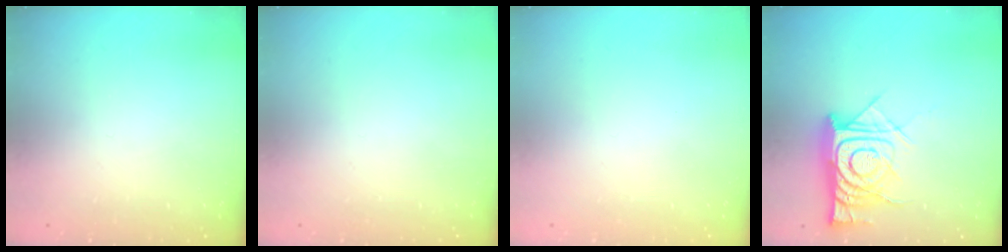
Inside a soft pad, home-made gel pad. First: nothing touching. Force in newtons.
{"total": 1.5, "press": 1.5, "slide": 0.1}
{"total": 1.8, "press": 1.8, "slide": 0.2}
{"total": 14.5, "press": 14.4, "slide": 1.4}